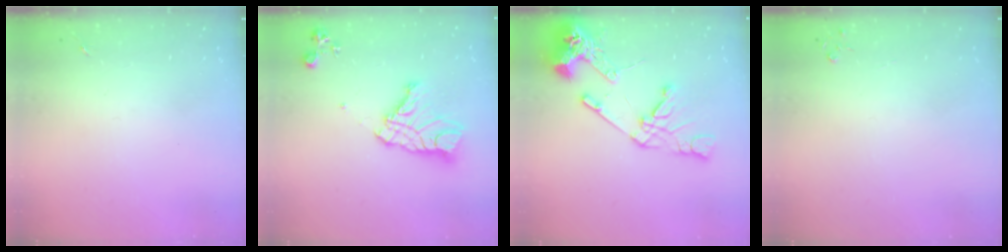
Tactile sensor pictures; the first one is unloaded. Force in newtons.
{"total": 14.4, "press": 14.3, "slide": 1.3}
{"total": 19.7, "press": 19.5, "slide": 2.6}
{"total": 2.8, "press": 2.8, "slide": 0.3}